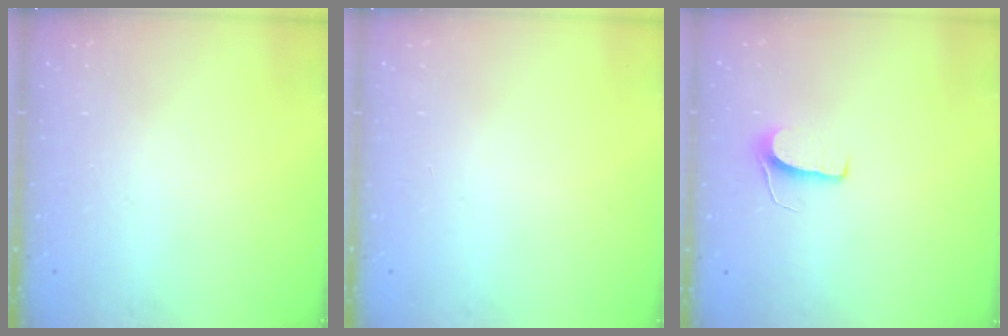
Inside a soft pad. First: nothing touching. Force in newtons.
{"total": 0.0}
{"total": 6.2, "press": 6.2, "slide": 0.5}